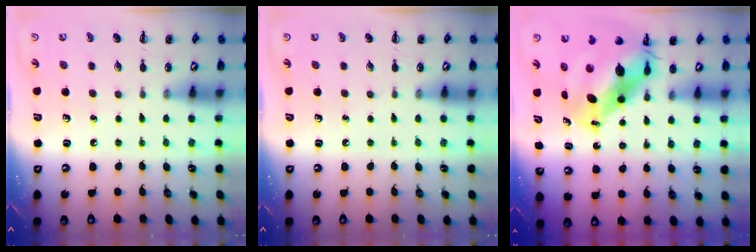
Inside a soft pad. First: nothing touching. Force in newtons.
{"total": 0.0}
{"total": 12.4, "press": 11.7, "slide": 3.9}